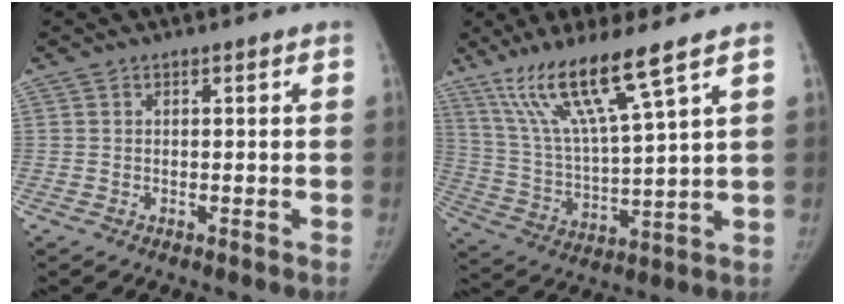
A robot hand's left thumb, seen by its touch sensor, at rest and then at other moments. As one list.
[{"total": 14.8, "force": [9.6, 0.8, 11.2], "torque": [-0.216, -0.043, 0.194]}]